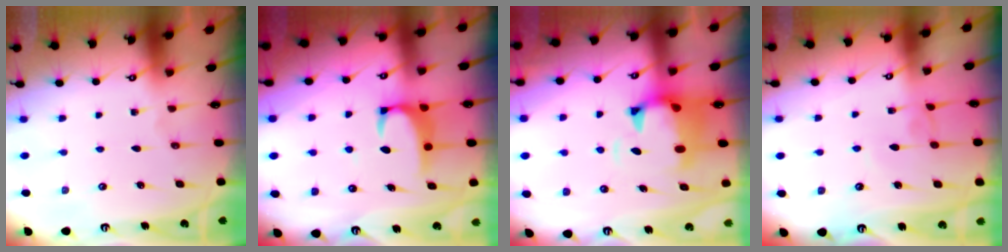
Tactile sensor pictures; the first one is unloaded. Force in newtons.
{"total": 2.1, "press": 2.1, "slide": 0.3}
{"total": 1.7, "press": 1.2, "slide": 1.2}
{"total": 1.0, "press": 1.0, "slide": 0.2}